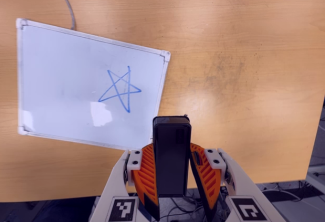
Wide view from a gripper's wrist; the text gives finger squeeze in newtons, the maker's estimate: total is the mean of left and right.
{"total": 4.9, "left": 4.3, "right": 5.5}